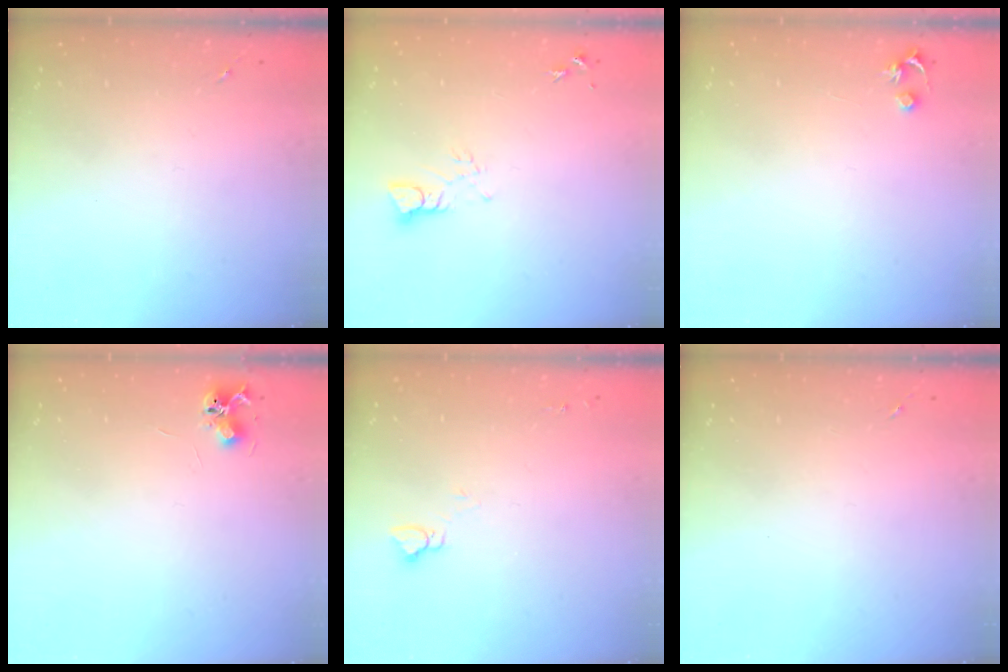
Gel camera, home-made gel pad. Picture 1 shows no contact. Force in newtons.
{"total": 3.1, "press": 3.1, "slide": 0.3}
{"total": 3.5, "press": 3.5, "slide": 0.3}
{"total": 6.5, "press": 6.5, "slide": 0.8}
{"total": 4.0, "press": 4.0, "slide": 0.4}
{"total": 0.0}